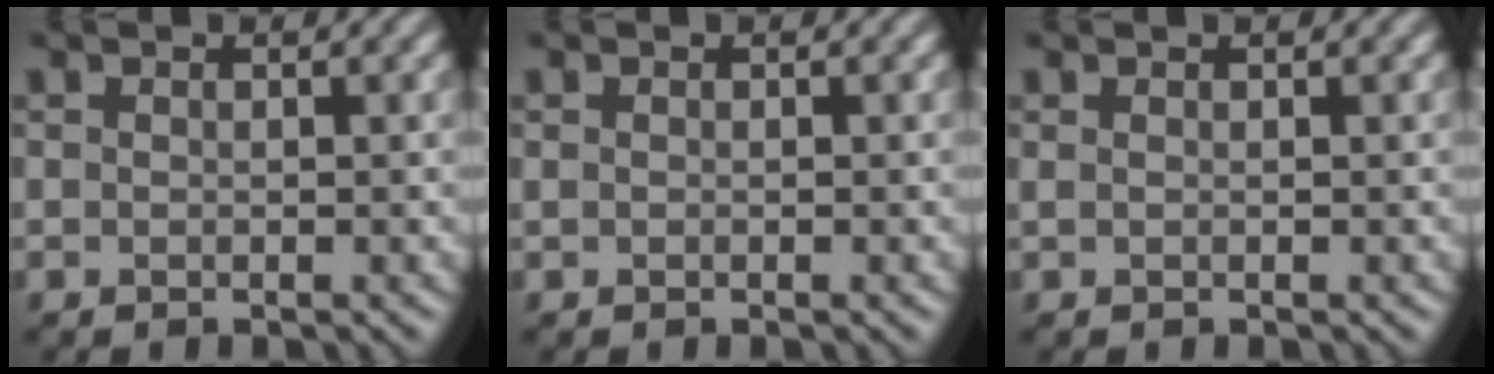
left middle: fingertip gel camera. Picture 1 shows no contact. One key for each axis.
{"total": 0.0}
{"total": 0.6, "fx": 0.4, "fy": 0.2, "fz": 0.4, "tx": -0.003, "ty": -0.002, "tz": 0.004}